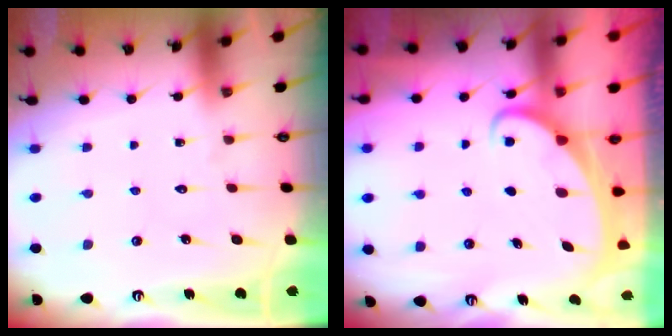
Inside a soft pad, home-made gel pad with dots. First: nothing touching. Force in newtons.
{"total": 2.4, "press": 2.4, "slide": 0.3}